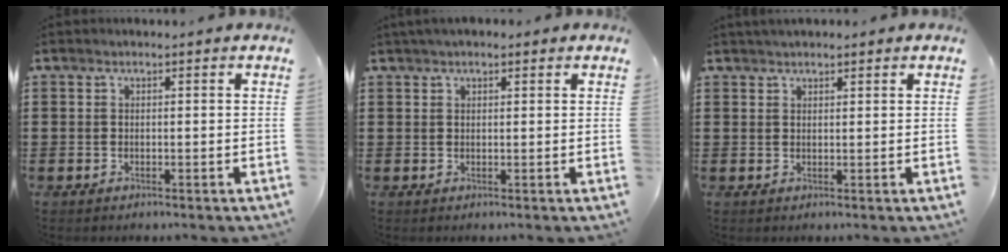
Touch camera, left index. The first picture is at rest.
{"total": 1.6, "force": [1.2, 0.6, 0.9], "torque": [-0.019, 0.004, 0.022]}
{"total": 1.4, "force": [1.3, 0.3, 0.3], "torque": [-0.008, 0.003, 0.025]}